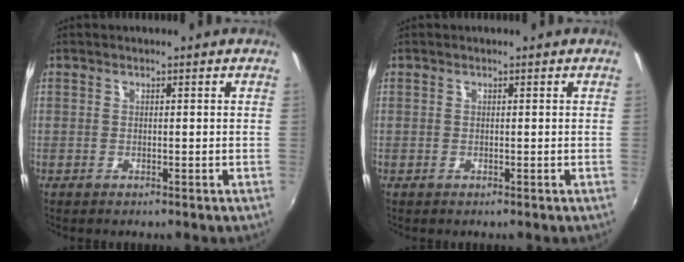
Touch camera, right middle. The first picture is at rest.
{"total": 0.0}